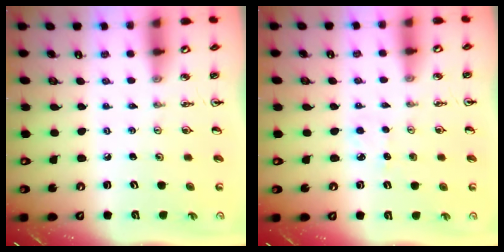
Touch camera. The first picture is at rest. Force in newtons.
{"total": 3.8, "press": 3.8, "slide": 0.5}